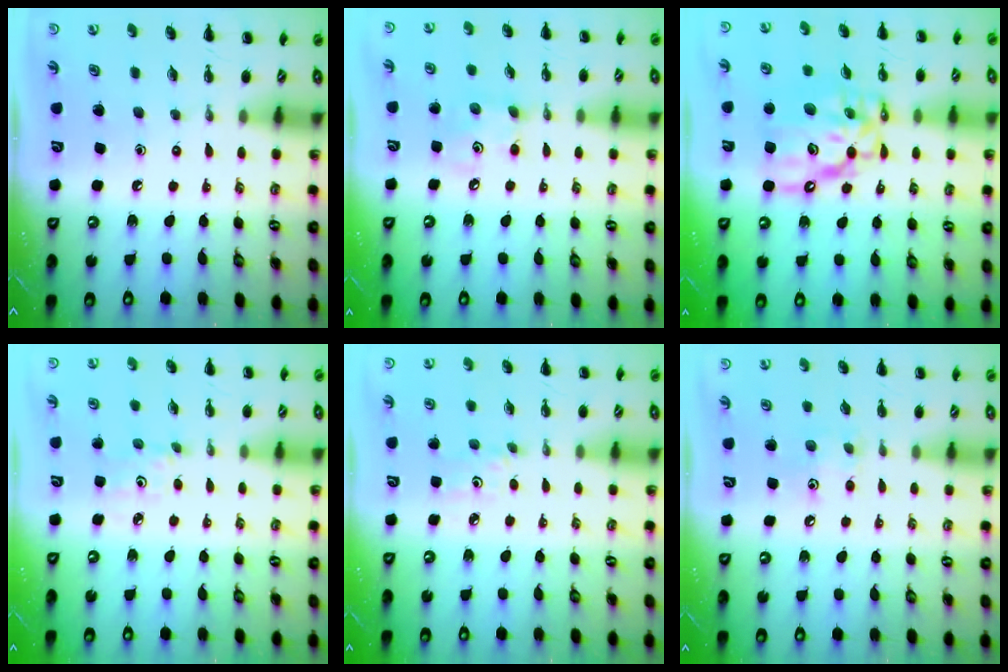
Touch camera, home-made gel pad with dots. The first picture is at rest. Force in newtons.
{"total": 3.9, "press": 3.8, "slide": 0.6}
{"total": 12.4, "press": 11.9, "slide": 3.5}
{"total": 3.5, "press": 3.4, "slide": 0.9}
{"total": 3.2, "press": 3.0, "slide": 1.1}
{"total": 6.4, "press": 6.2, "slide": 1.6}